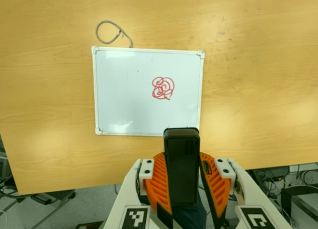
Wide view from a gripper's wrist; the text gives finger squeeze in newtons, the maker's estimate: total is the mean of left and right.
{"total": 8.0, "left": 7.1, "right": 9.0}